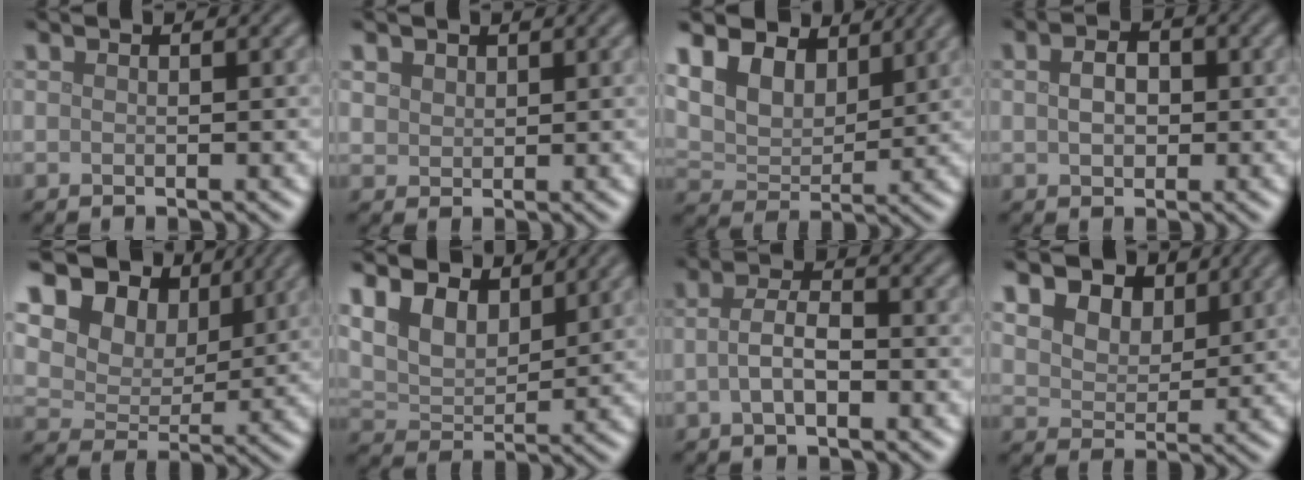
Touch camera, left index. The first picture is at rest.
{"total": 1.5, "force": [1.0, 1.1, 0.3], "torque": [-0.011, -0.004, 0.023]}
{"total": 9.3, "force": [6.0, 5.5, 4.4], "torque": [-0.123, 0.005, 0.105]}
{"total": 3.5, "force": [0.7, 2.5, 2.3], "torque": [-0.032, 0.016, -0.006]}
{"total": 11.4, "force": [6.6, 7.4, 5.6], "torque": [-0.115, 0.010, 0.121]}
{"total": 6.6, "force": [4.6, 3.4, 3.3], "torque": [-0.087, -0.002, 0.078]}
{"total": 2.9, "force": [-0.7, 1.3, 2.5], "torque": [-0.052, 0.003, -0.020]}
{"total": 8.5, "force": [5.1, 5.5, 4.0], "torque": [-0.089, 0.018, 0.078]}